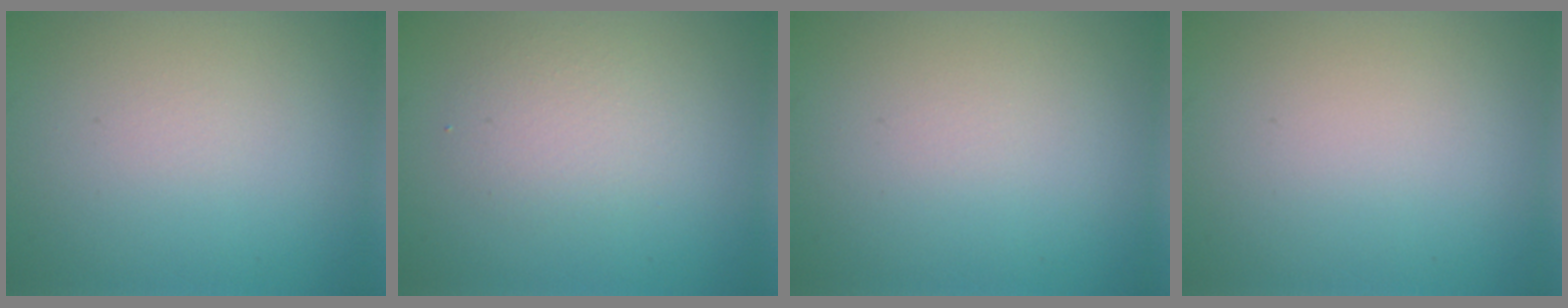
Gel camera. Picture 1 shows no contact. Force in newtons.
{"total": 2.3, "press": 2.3, "slide": 0.1}
{"total": 0.0}
{"total": 0.0}